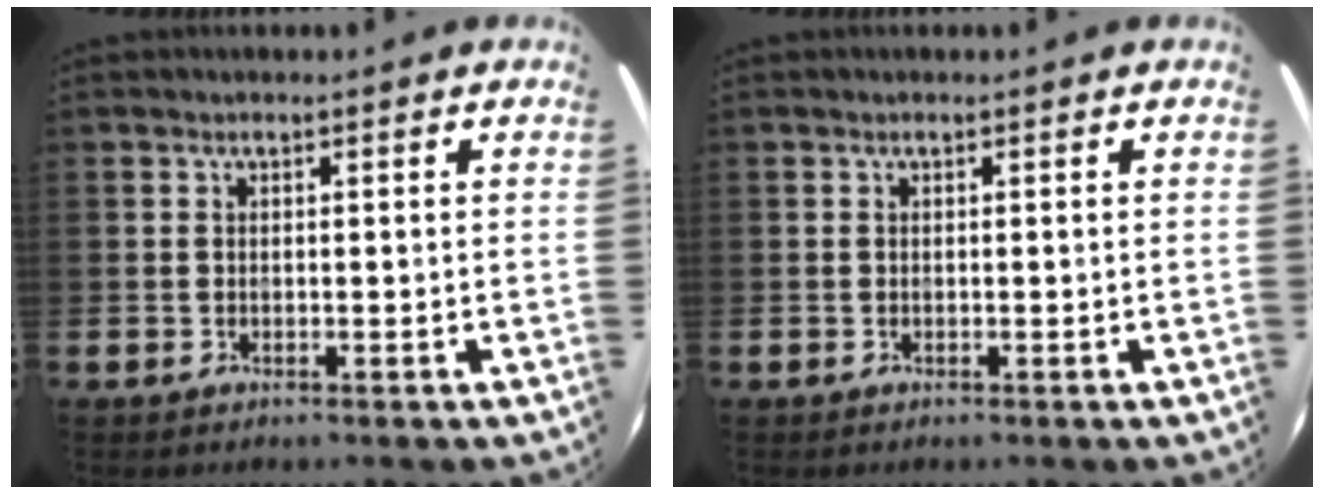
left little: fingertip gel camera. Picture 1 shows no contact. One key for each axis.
{"total": 0.0}